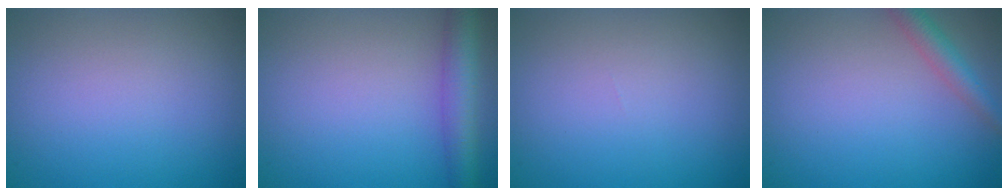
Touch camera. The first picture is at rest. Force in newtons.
{"total": 4.2, "press": 4.2, "slide": 0.1}
{"total": 0.0}
{"total": 2.3, "press": 2.3, "slide": 0.1}